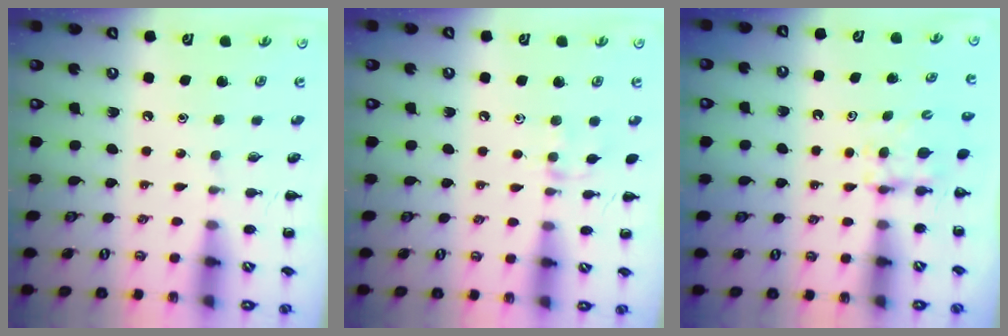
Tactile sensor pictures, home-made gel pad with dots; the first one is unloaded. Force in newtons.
{"total": 4.4, "press": 4.3, "slide": 1.0}
{"total": 3.8, "press": 3.6, "slide": 1.3}